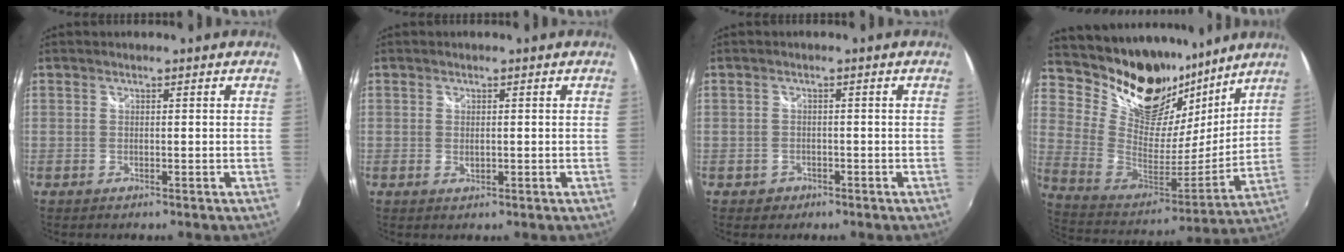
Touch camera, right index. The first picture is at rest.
{"total": 1.5, "force": [-0.1, 0.8, 1.2], "torque": [-0.022, -0.002, -0.001]}
{"total": 2.3, "force": [-1.1, 2.0, 0.4], "torque": [-0.013, 0.001, -0.012]}
{"total": 25.1, "force": [18.8, 12.6, 10.9], "torque": [-0.242, 0.006, 0.326]}